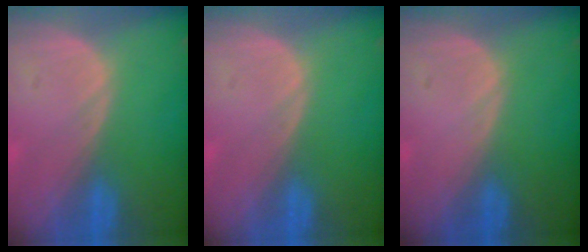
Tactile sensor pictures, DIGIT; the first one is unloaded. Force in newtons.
{"total": 0.0}
{"total": 0.0}